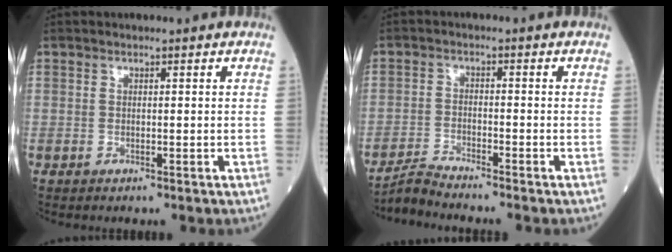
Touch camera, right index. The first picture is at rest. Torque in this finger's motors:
{"motor_torque": [-0.26, -0.24, 0.08, 0.01]}